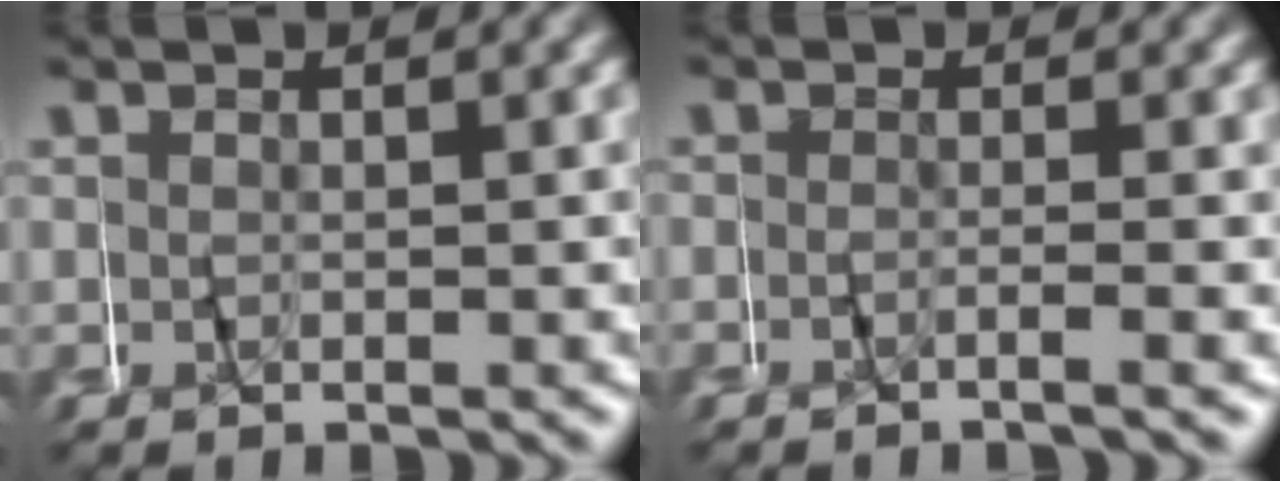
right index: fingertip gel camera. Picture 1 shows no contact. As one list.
[{"total": 0.6, "force": [-0.4, -0.5, 0.0], "torque": [-0.004, 0.001, -0.012]}]